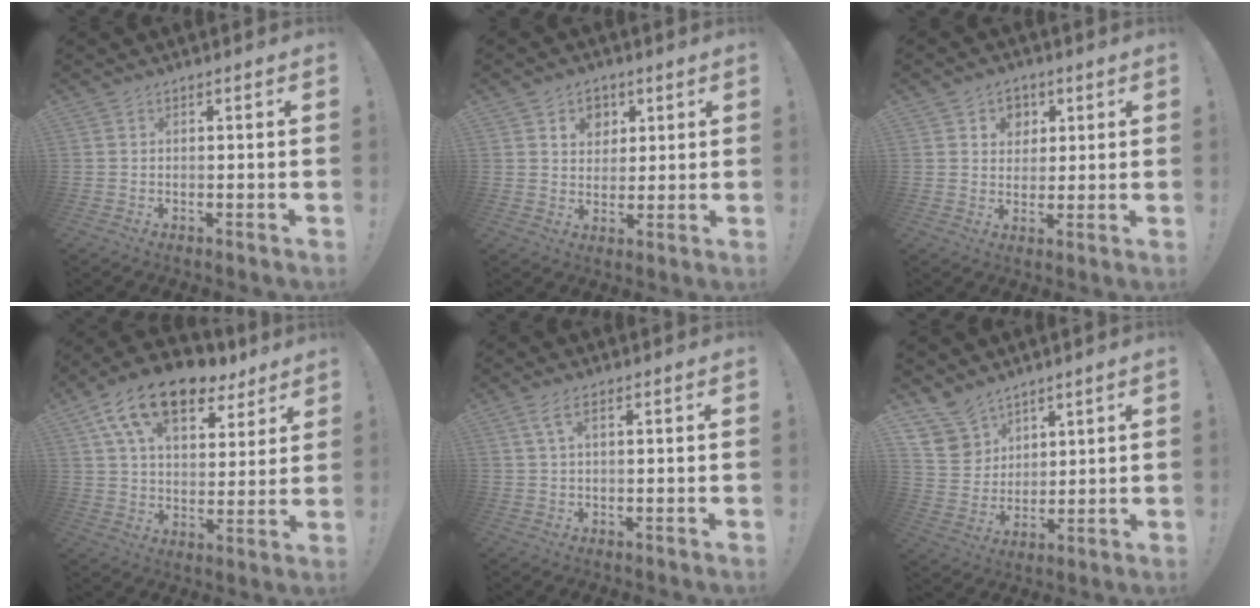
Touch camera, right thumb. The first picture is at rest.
{"total": 7.1, "force": [3.3, 6.0, 2.0], "torque": [-0.022, -0.021, 0.062]}
{"total": 6.5, "force": [2.6, 5.8, 1.4], "torque": [-0.017, -0.018, 0.050]}
{"total": 17.0, "force": [10.4, 8.8, 10.1], "torque": [-0.166, -0.061, 0.184]}
{"total": 3.4, "force": [1.3, 1.0, 2.9], "torque": [-0.050, -0.002, 0.023]}
{"total": 10.1, "force": [7.8, 6.3, 1.6], "torque": [-0.038, -0.057, 0.158]}